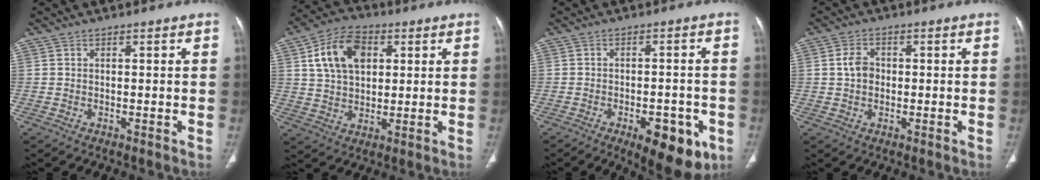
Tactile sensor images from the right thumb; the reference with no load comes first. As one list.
[{"total": 12.7, "force": [3.9, 8.4, 8.7], "torque": [-0.138, 0.005, 0.068]}, {"total": 11.4, "force": [-5.1, 5.0, 8.9], "torque": [-0.095, 0.011, -0.060]}, {"total": 4.1, "force": [0.3, 3.2, 2.6], "torque": [-0.045, 0.008, 0.001]}]